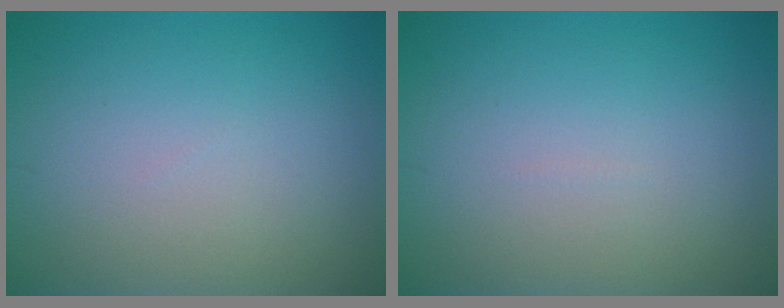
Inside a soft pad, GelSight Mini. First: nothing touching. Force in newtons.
{"total": 0.0}